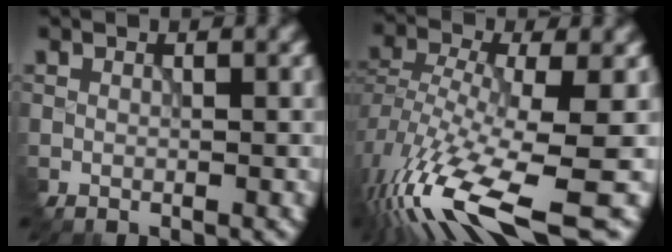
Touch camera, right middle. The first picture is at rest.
{"total": 12.5, "force": [-6.2, 4.0, 10.1], "torque": [-0.221, -0.017, -0.095]}